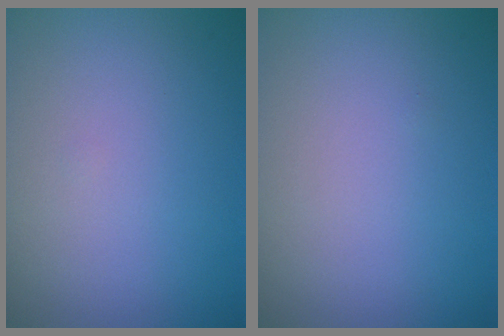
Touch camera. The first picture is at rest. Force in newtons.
{"total": 0.0}